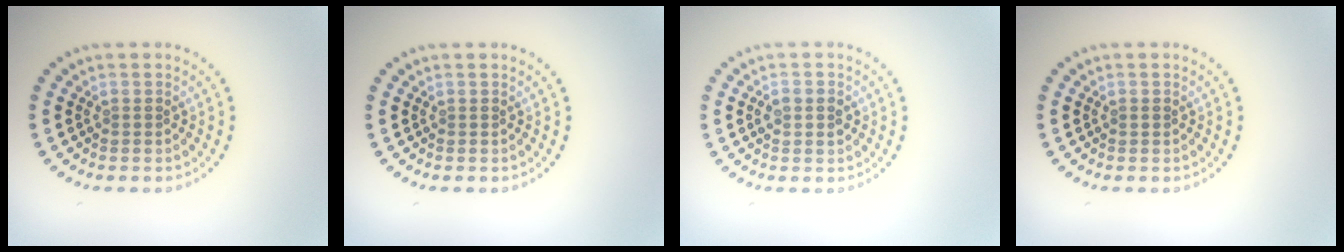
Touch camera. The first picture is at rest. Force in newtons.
{"total": 0.0}
{"total": 2.2, "press": 2.2, "slide": 0.1}
{"total": 0.5, "press": 0.5, "slide": 0.0}